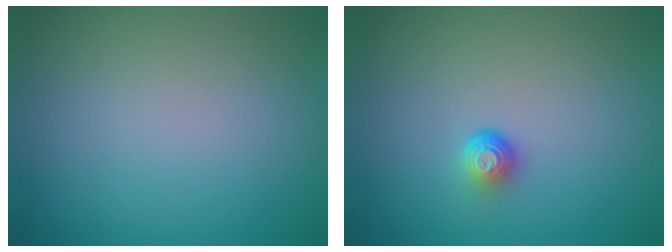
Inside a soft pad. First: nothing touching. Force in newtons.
{"total": 1.7, "press": 1.1, "slide": 1.3}